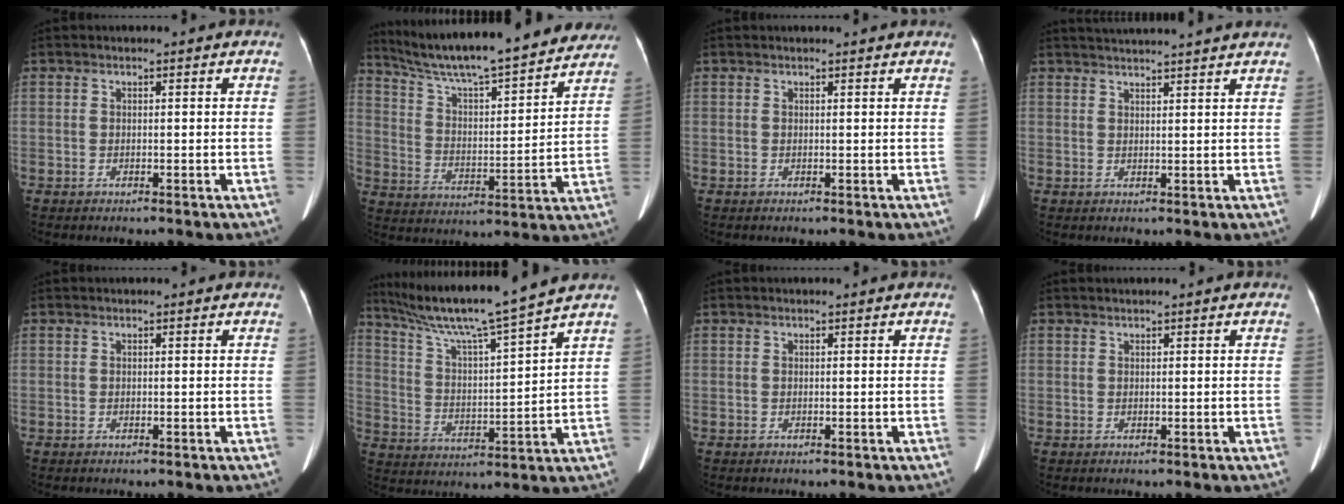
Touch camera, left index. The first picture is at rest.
{"total": 23.8, "force": [21.2, 2.8, 10.4], "torque": [-0.176, -0.005, 0.309]}
{"total": 2.7, "force": [2.6, 0.0, 0.7], "torque": [-0.012, 0.012, 0.026]}
{"total": 10.7, "force": [10.0, -0.9, 3.6], "torque": [-0.061, 0.014, 0.125]}
{"total": 0.0}
{"total": 15.1, "force": [12.8, -2.1, 7.8], "torque": [-0.142, -0.002, 0.220]}
{"total": 0.0}
{"total": 0.6, "force": [0.6, 0.0, 0.3], "torque": [-0.006, 0.012, 0.014]}